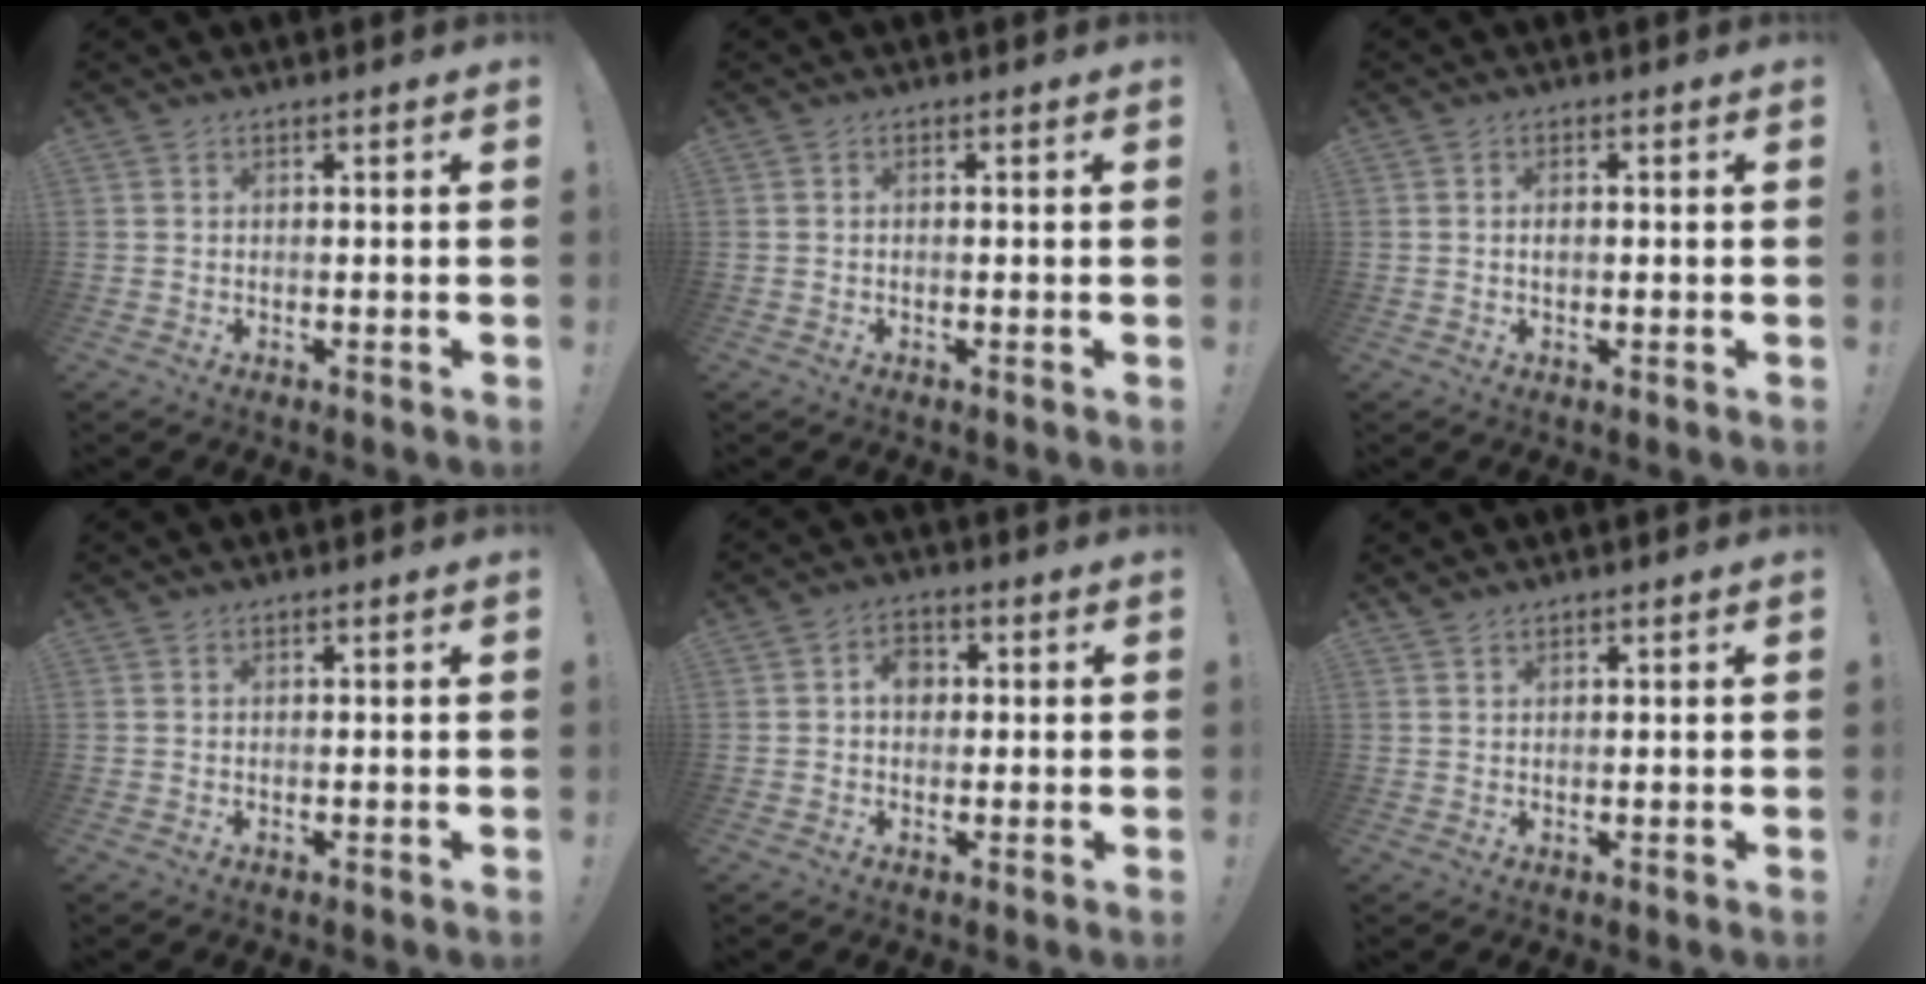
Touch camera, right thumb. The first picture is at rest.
{"total": 0.6, "force": [-0.4, 0.2, 0.3], "torque": [-0.013, 0.004, -0.006]}
{"total": 1.3, "force": [-0.2, 0.8, 1.1], "torque": [-0.028, 0.007, -0.003]}
{"total": 0.0}
{"total": 5.0, "force": [0.7, 3.8, 3.2], "torque": [-0.043, 0.001, 0.010]}
{"total": 1.2, "force": [1.1, 0.4, 0.1], "torque": [0.003, -0.003, 0.020]}